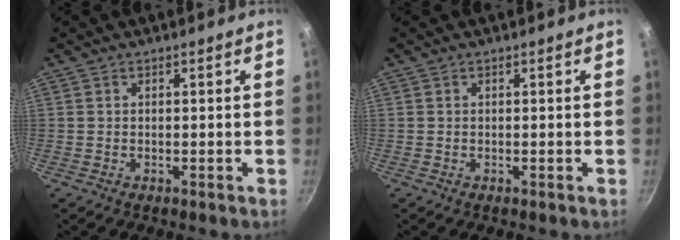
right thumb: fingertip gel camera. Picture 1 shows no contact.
{"total": 0.0}